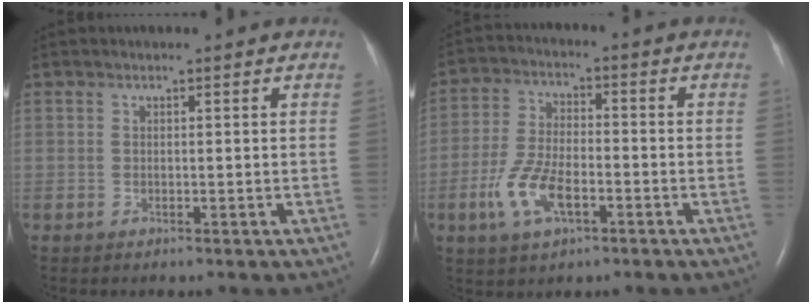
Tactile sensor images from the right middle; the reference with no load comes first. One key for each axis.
{"total": 8.5, "fx": -3.5, "fy": 3.5, "fz": 6.9, "tx": -0.151, "ty": -0.001, "tz": -0.065}